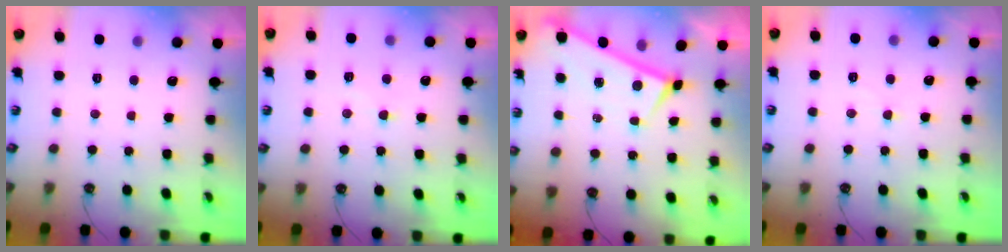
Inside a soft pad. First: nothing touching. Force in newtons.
{"total": 3.6, "press": 3.6, "slide": 0.5}
{"total": 0.0}
{"total": 1.0, "press": 0.9, "slide": 0.4}